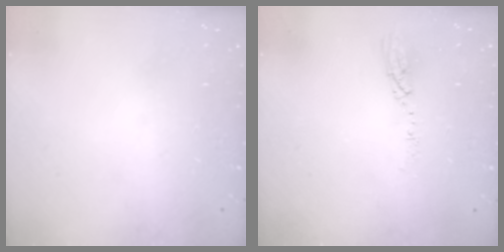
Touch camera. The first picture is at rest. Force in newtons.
{"total": 3.8, "press": 3.8, "slide": 0.2}